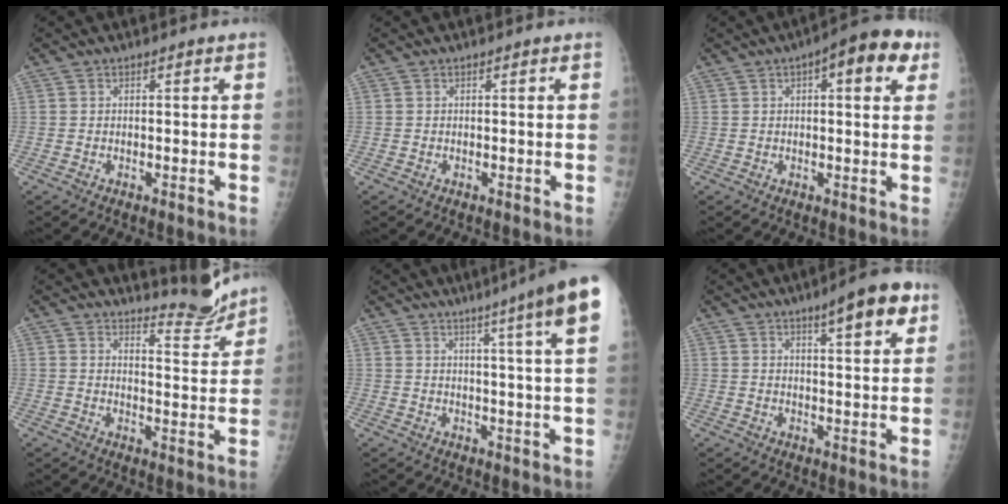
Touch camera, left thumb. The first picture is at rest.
{"total": 0.0}
{"total": 10.4, "force": [4.0, 4.1, 8.7], "torque": [-0.088, 0.013, 0.043]}
{"total": 5.8, "force": [5.8, 0.1, 0.1], "torque": [0.007, -0.068, 0.086]}
{"total": 14.4, "force": [8.3, -0.4, 11.7], "torque": [-0.158, -0.023, 0.087]}
{"total": 9.9, "force": [5.1, 2.6, 8.0], "torque": [-0.093, -0.013, 0.065]}